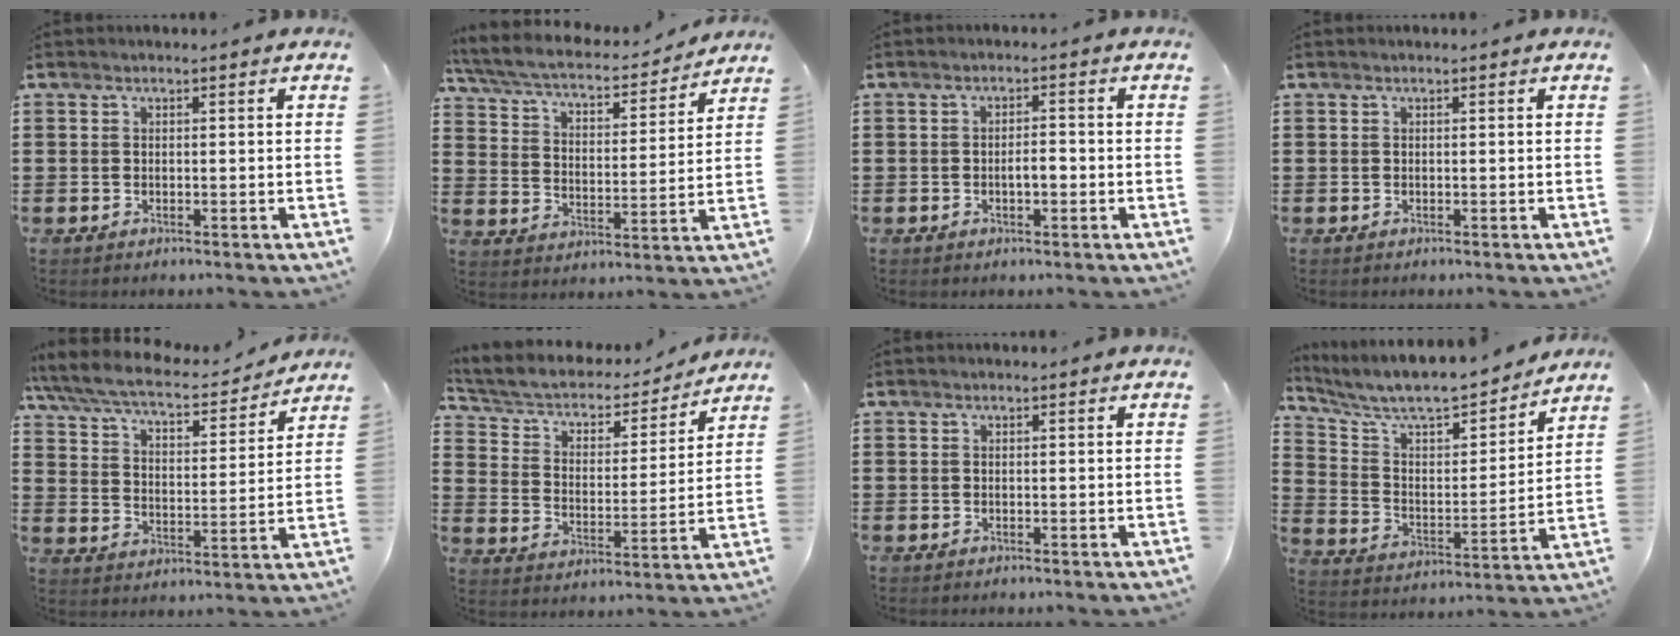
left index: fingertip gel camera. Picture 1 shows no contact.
{"total": 5.3, "force": [4.8, 0.9, 2.2], "torque": [-0.068, -0.034, 0.076]}
{"total": 2.6, "force": [-0.7, 0.9, 2.3], "torque": [-0.045, 0.005, -0.015]}
{"total": 0.0}
{"total": 6.9, "force": [6.2, 0.8, 3.0], "torque": [-0.085, -0.036, 0.104]}
{"total": 4.0, "force": [3.3, 1.7, 1.4], "torque": [-0.049, -0.027, 0.048]}
{"total": 0.0}
{"total": 8.5, "force": [7.8, 1.5, 3.3], "torque": [-0.100, -0.056, 0.130]}